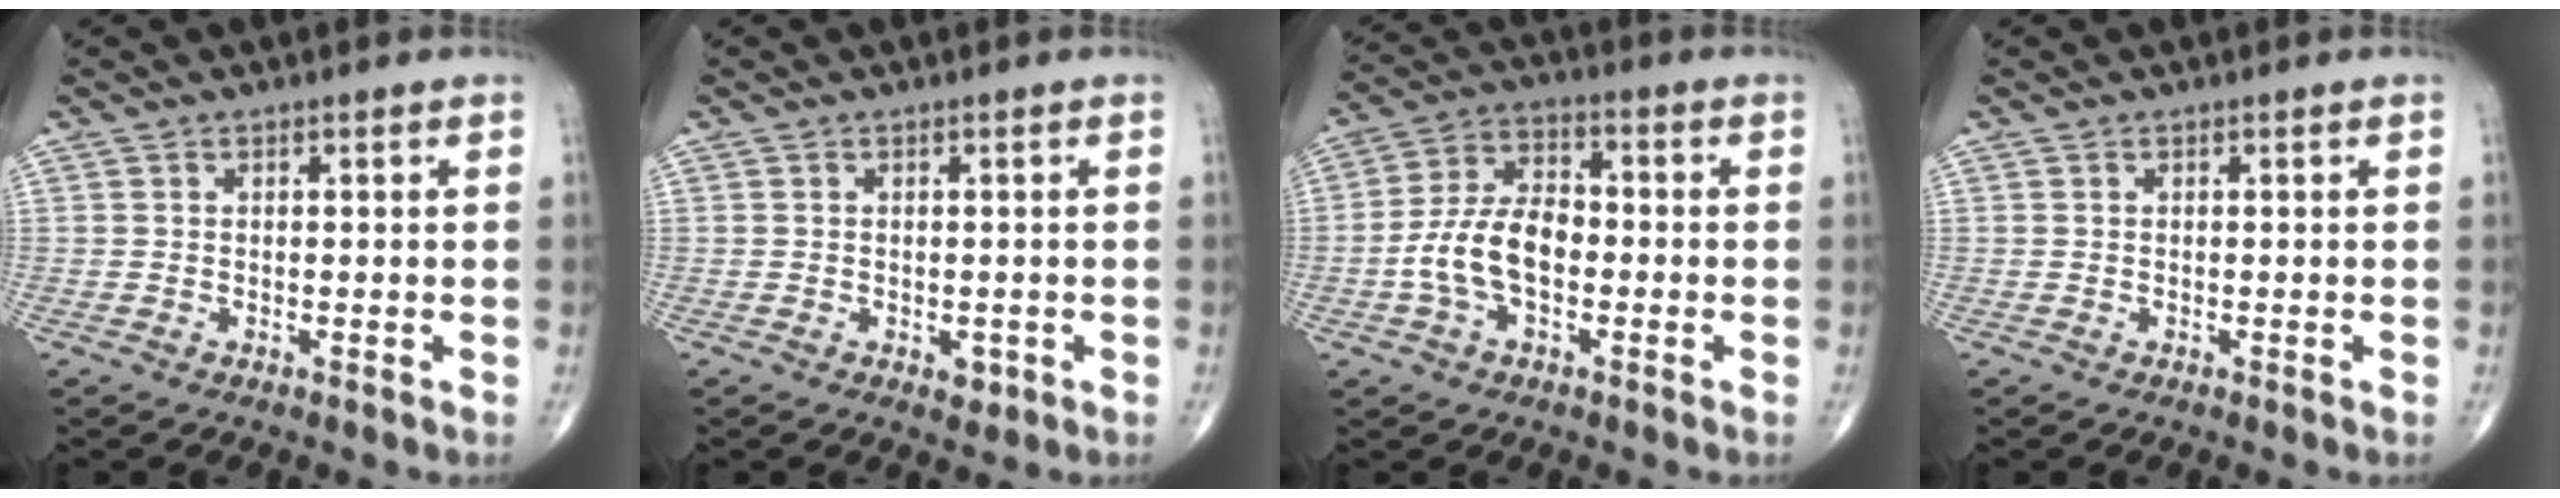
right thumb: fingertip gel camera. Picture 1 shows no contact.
{"total": 1.6, "force": [-0.6, 1.1, 1.1], "torque": [-0.005, -0.001, -0.005]}
{"total": 10.8, "force": [-2.2, 6.2, 8.5], "torque": [-0.157, 0.032, -0.049]}
{"total": 0.0}